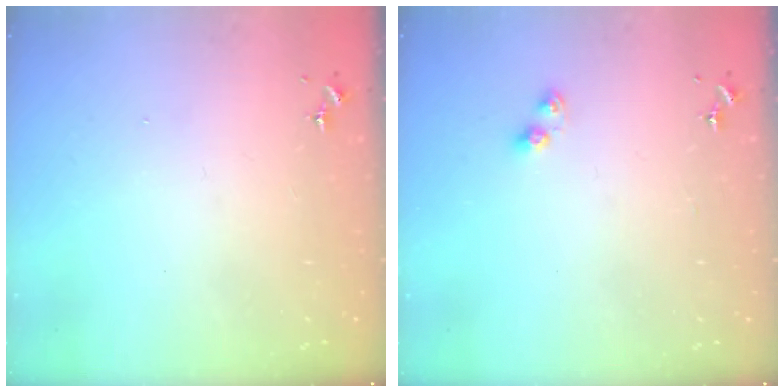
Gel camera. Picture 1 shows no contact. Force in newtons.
{"total": 4.4, "press": 4.3, "slide": 0.2}